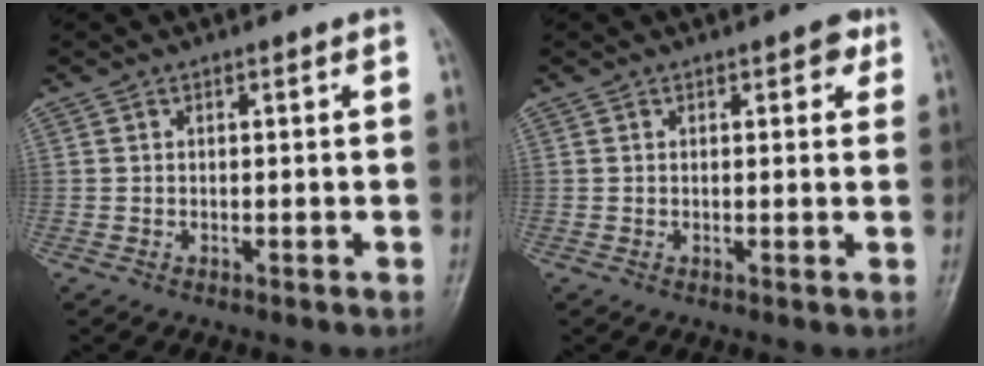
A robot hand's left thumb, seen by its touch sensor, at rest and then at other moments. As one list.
[{"total": 2.8, "force": [1.5, 1.4, 1.9], "torque": [-0.008, -0.002, 0.013]}]